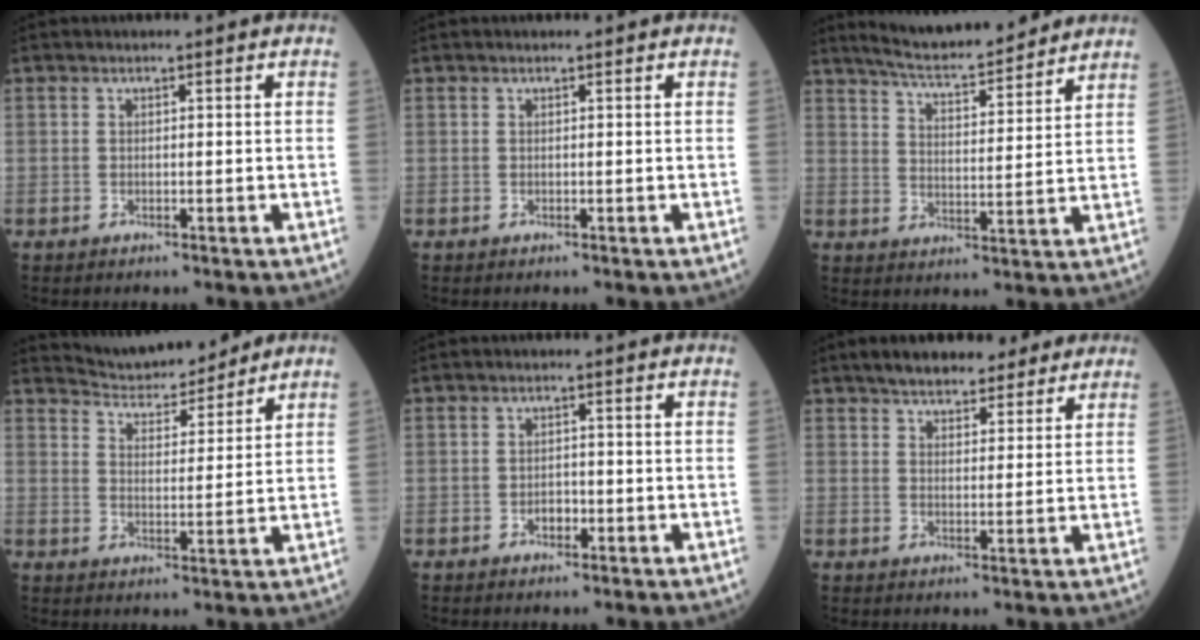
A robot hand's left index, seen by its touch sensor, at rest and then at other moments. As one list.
[{"total": 0.0}, {"total": 13.7, "force": [12.6, 1.0, 5.3], "torque": [-0.091, 0.007, 0.189]}, {"total": 9.6, "force": [9.2, 1.2, 2.1], "torque": [-0.043, 0.009, 0.153]}, {"total": 1.7, "force": [-0.9, 1.0, 1.0], "torque": [-0.013, 0.004, -0.013]}, {"total": 10.2, "force": [8.4, 3.7, 4.5], "torque": [-0.055, 0.022, 0.122]}]